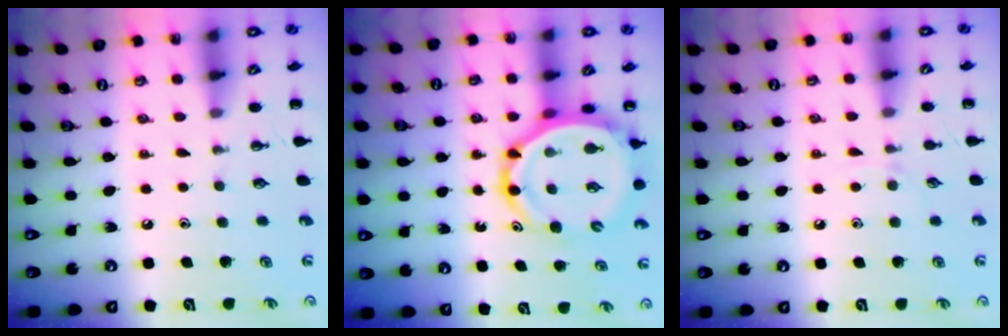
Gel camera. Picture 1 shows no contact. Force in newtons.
{"total": 12.2, "press": 11.6, "slide": 3.7}
{"total": 2.5, "press": 2.3, "slide": 0.9}